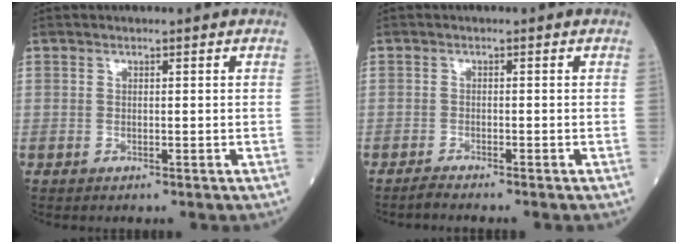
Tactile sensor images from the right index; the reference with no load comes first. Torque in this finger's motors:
{"motor_torque": [-0.07, -0.05, 0.00, -0.01]}